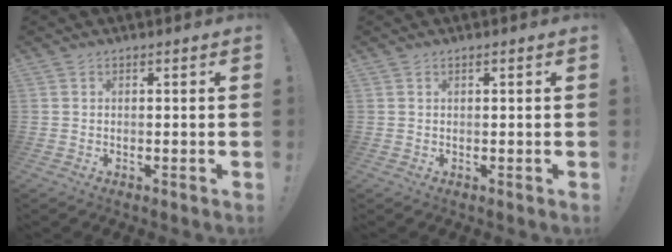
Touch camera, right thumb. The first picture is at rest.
{"total": 0.6, "force": [0.4, -0.2, 0.4], "torque": [-0.002, -0.004, 0.005]}